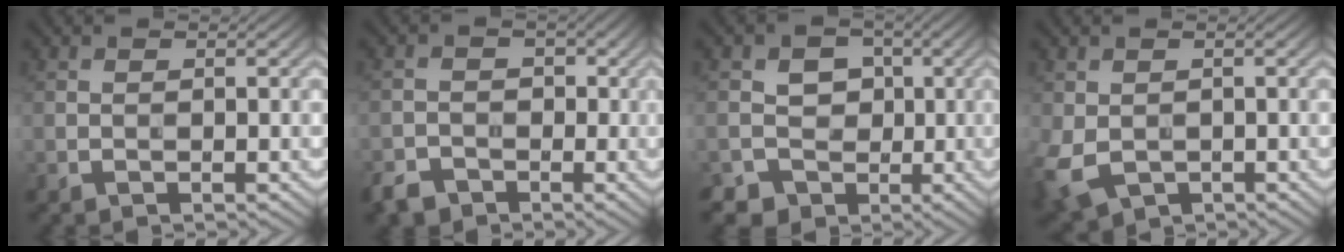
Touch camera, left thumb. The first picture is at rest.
{"total": 3.4, "force": [-2.0, 2.6, 0.9], "torque": [-0.017, -0.002, -0.044]}
{"total": 6.9, "force": [-1.4, 6.4, 2.0], "torque": [-0.039, 0.012, -0.049]}
{"total": 5.8, "force": [-1.5, 4.2, 3.7], "torque": [-0.108, -0.026, -0.021]}